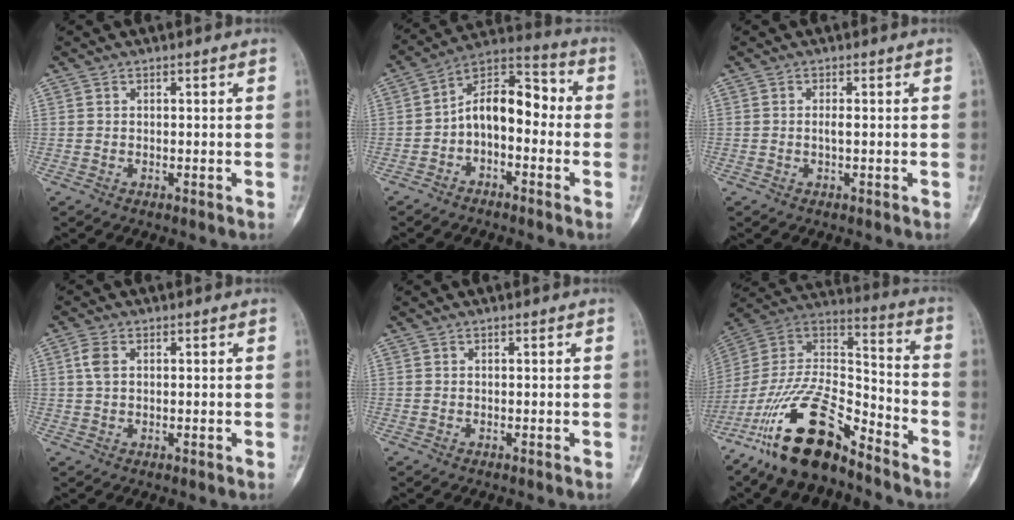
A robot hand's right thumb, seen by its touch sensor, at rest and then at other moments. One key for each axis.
{"total": 11.6, "fx": -1.7, "fy": 6.9, "fz": 9.2, "tx": -0.125, "ty": 0.055, "tz": -0.043}
{"total": 1.1, "fx": -0.1, "fy": 0.3, "fz": 1.1, "tx": -0.024, "ty": -0.001, "tz": -0.002}
{"total": 3.0, "fx": 0.7, "fy": 1.8, "fz": 2.3, "tx": -0.055, "ty": 0.003, "tz": 0.011}
{"total": 0.0}
{"total": 20.8, "fx": -14.3, "fy": 7.7, "fz": 13.0, "tx": -0.242, "ty": 0.081, "tz": -0.267}